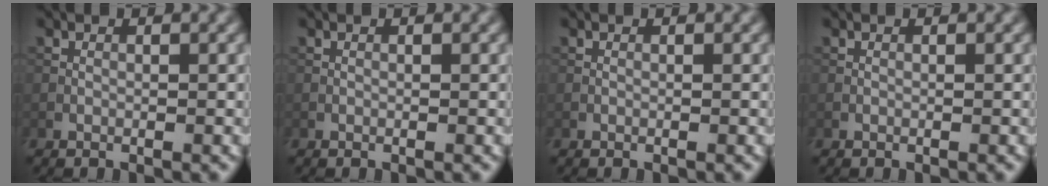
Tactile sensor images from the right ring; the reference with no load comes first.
{"total": 0.0}
{"total": 0.0}
{"total": 0.0}